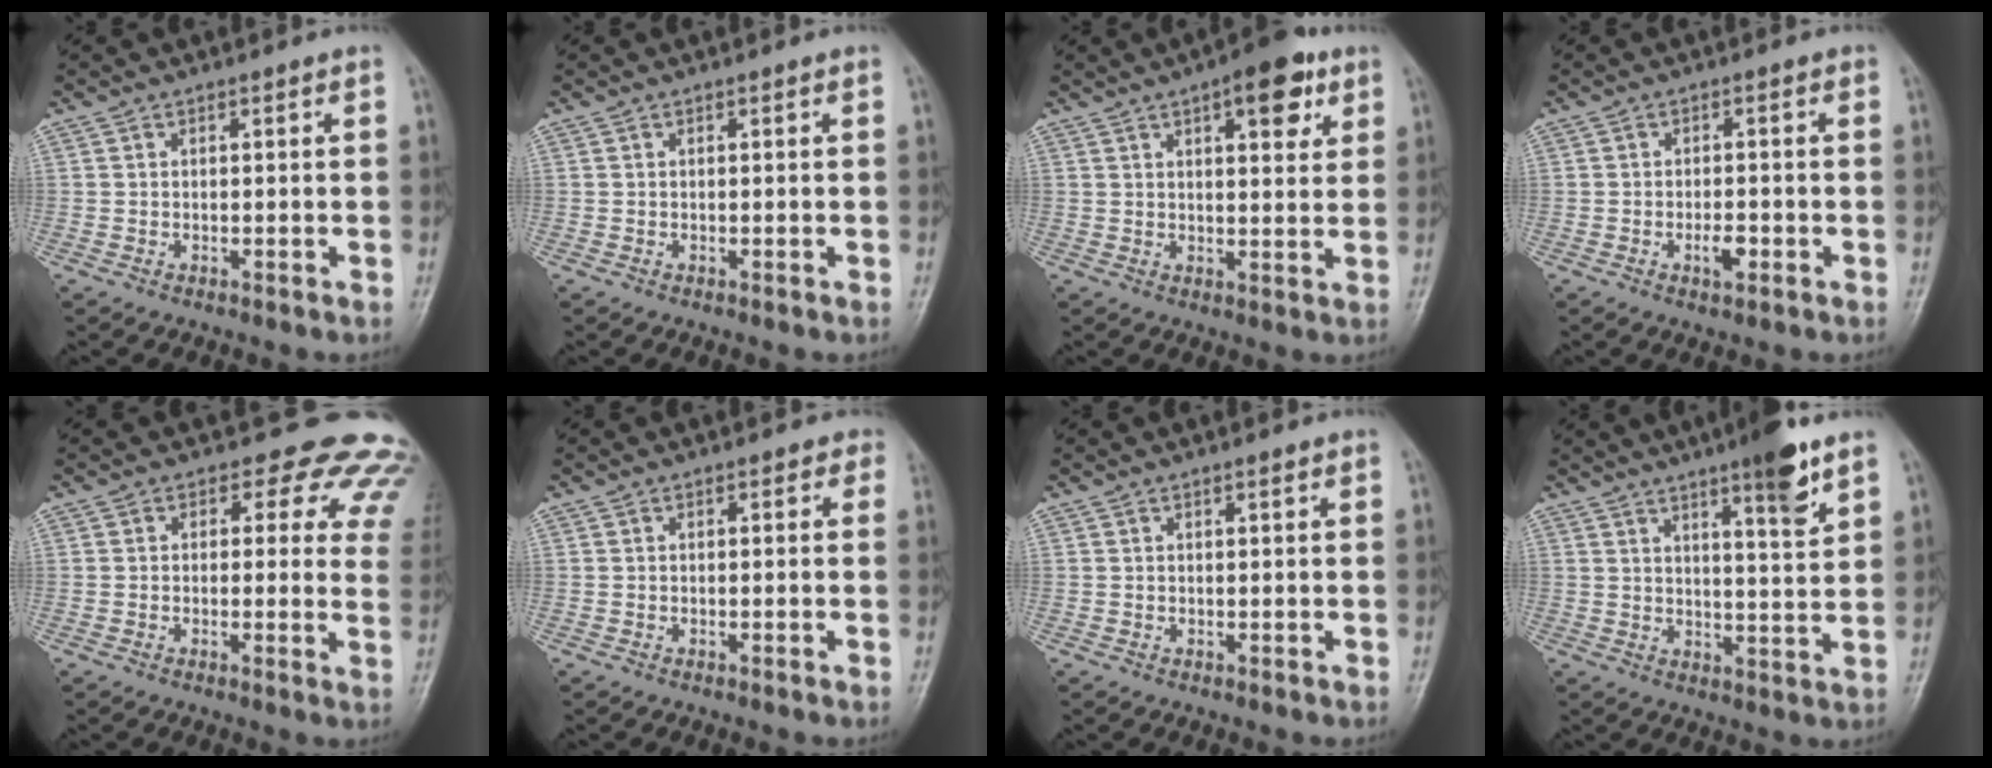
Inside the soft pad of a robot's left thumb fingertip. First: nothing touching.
{"total": 0.0}
{"total": 9.6, "force": [4.8, 3.9, 7.3], "torque": [-0.074, -0.015, 0.061]}
{"total": 3.0, "force": [-1.3, 1.3, 2.3], "torque": [-0.036, 0.003, -0.020]}
{"total": 13.0, "force": [10.5, 6.6, 3.8], "torque": [0.019, -0.051, 0.083]}
{"total": 1.1, "force": [0.4, 0.8, 0.6], "torque": [0.011, 0.003, -0.004]}
{"total": 0.6, "force": [0.4, 0.1, 0.4], "torque": [-0.007, -0.001, 0.006]}
{"total": 9.1, "force": [5.9, 1.2, 6.8], "torque": [-0.091, -0.036, 0.084]}